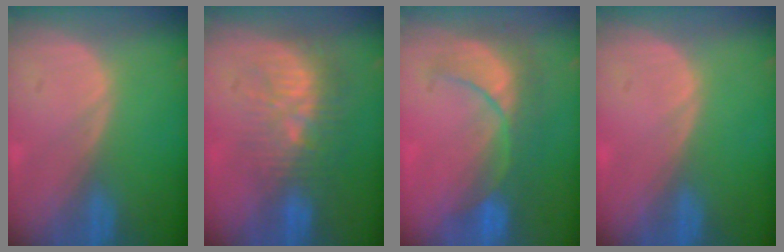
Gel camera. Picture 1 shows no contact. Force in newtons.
{"total": 9.8, "press": 8.8, "slide": 4.3}
{"total": 8.1, "press": 8.0, "slide": 1.0}
{"total": 0.0}